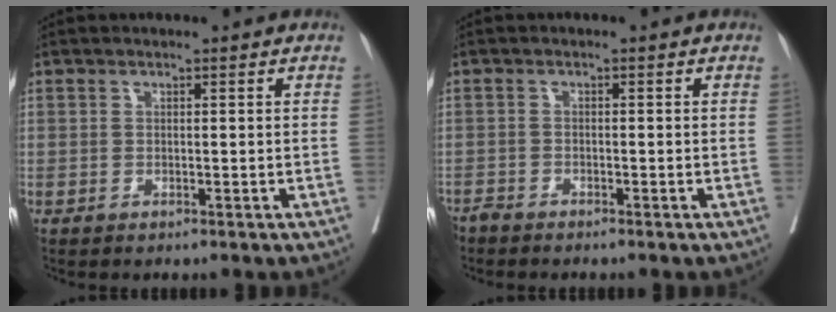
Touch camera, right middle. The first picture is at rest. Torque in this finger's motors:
{"motor_torque": [1.08, -1.06, 0.46, 0.18]}